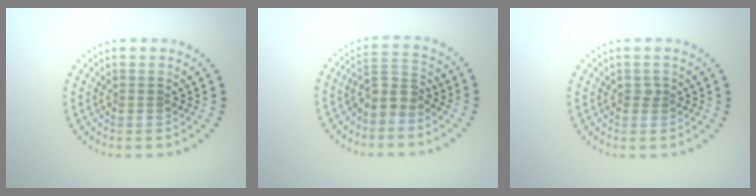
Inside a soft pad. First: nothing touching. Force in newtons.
{"total": 2.6, "press": 2.1, "slide": 1.7}
{"total": 0.6, "press": 0.4, "slide": 0.4}